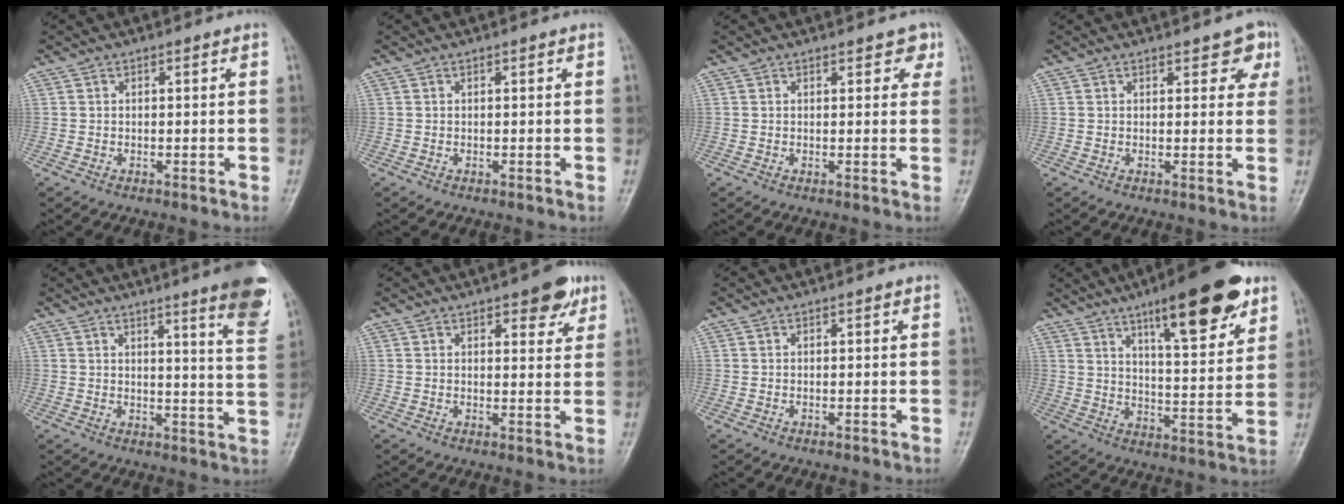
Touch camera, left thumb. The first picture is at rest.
{"total": 0.0}
{"total": 2.6, "force": [1.7, 1.5, 1.4], "torque": [0.007, -0.004, 0.016]}
{"total": 4.1, "force": [2.3, 2.2, 2.6], "torque": [0.000, -0.006, 0.020]}
{"total": 12.0, "force": [7.6, 1.0, 9.2], "torque": [-0.100, -0.044, 0.084]}
{"total": 6.1, "force": [3.7, 2.5, 4.2], "torque": [-0.032, -0.016, 0.042]}
{"total": 0.0}
{"total": 18.3, "force": [10.9, 5.0, 13.8], "torque": [-0.172, -0.052, 0.168]}